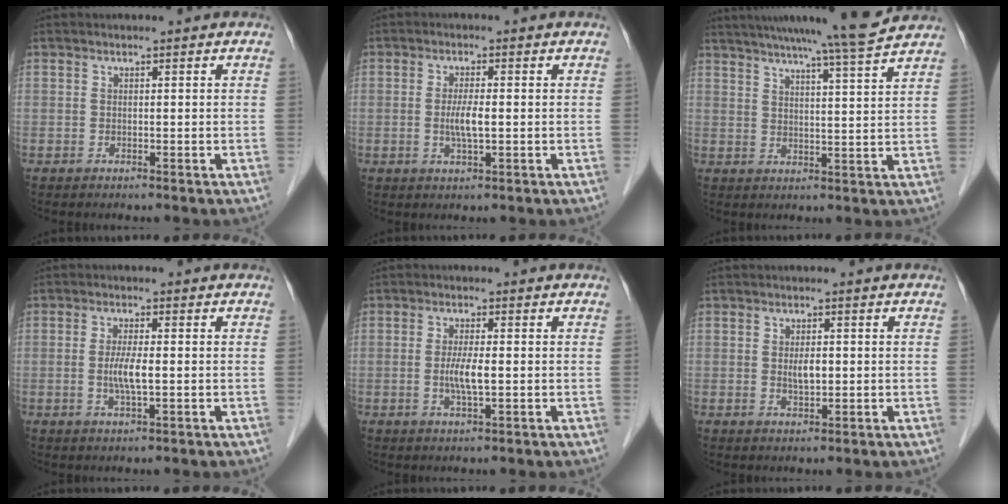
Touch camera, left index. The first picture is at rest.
{"total": 3.4, "force": [-0.4, 0.5, 3.3], "torque": [-0.067, -0.003, -0.006]}
{"total": 13.0, "force": [11.6, -1.6, 5.7], "torque": [-0.099, -0.009, 0.155]}
{"total": 3.8, "force": [-0.4, 0.4, 3.8], "torque": [-0.076, -0.004, -0.008]}
{"total": 3.7, "force": [-0.4, 0.4, 3.7], "torque": [-0.074, -0.005, -0.008]}
{"total": 2.5, "force": [0.0, 1.0, 2.3], "torque": [-0.043, 0.000, 0.001]}